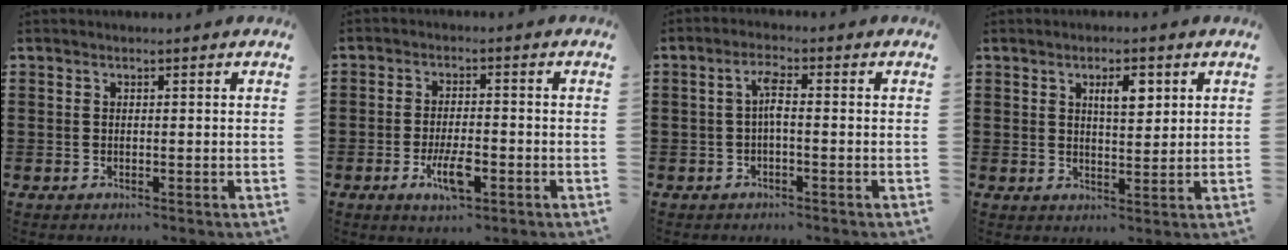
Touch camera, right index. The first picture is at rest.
{"total": 6.0, "force": [-2.4, 2.0, 5.1], "torque": [-0.110, -0.004, -0.047]}
{"total": 2.7, "force": [-0.4, 0.6, 2.6], "torque": [-0.053, 0.004, -0.009]}
{"total": 4.2, "force": [1.8, 1.5, 3.5], "torque": [-0.057, 0.003, 0.025]}